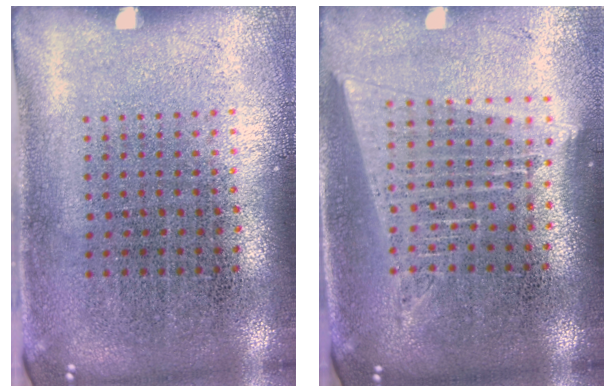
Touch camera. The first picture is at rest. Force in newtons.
{"total": 1.8, "press": 1.6, "slide": 0.8}